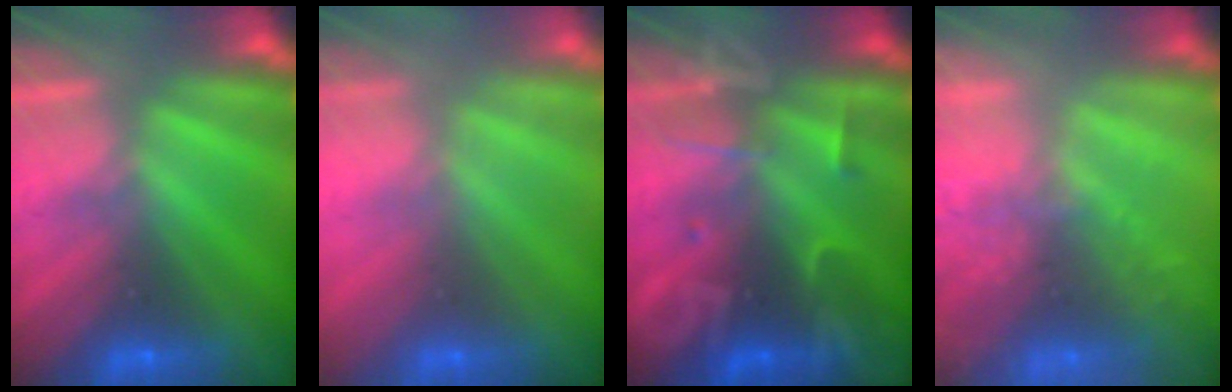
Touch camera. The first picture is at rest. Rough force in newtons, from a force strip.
{"total": 2.5}
{"total": 2.4}
{"total": 7.6}